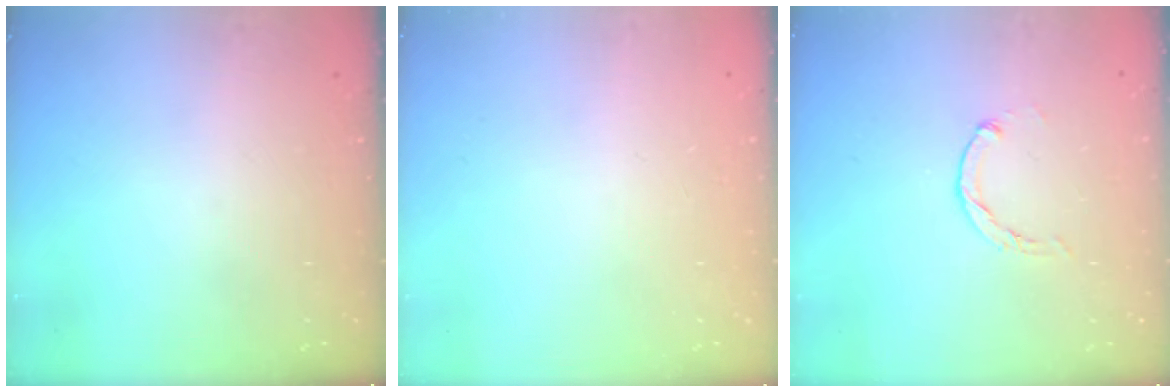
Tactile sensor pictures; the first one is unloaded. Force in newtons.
{"total": 2.5, "press": 2.5, "slide": 0.2}
{"total": 0.0}